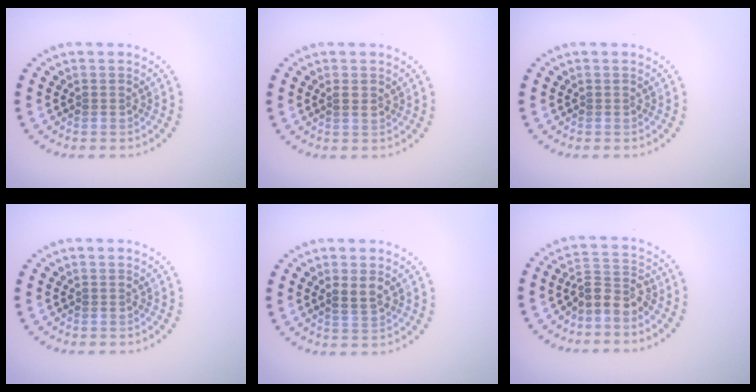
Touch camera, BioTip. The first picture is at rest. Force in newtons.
{"total": 0.5, "press": 0.4, "slide": 0.3}
{"total": 0.0}
{"total": 0.0}
{"total": 1.8, "press": 1.7, "slide": 0.6}
{"total": 2.7, "press": 2.3, "slide": 1.5}